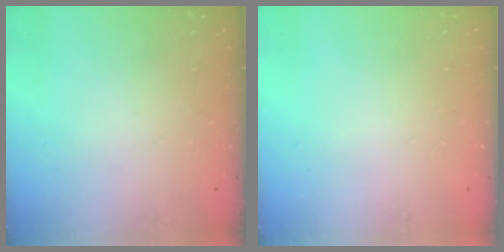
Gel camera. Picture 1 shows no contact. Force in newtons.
{"total": 0.0}